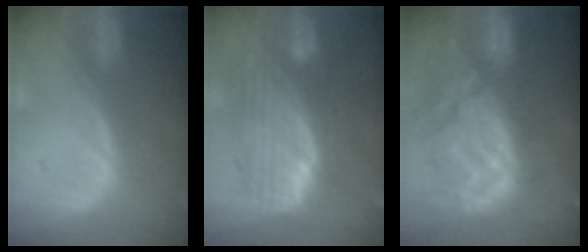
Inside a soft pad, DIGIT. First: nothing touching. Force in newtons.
{"total": 10.0, "press": 8.9, "slide": 4.6}
{"total": 12.6, "press": 11.1, "slide": 5.9}